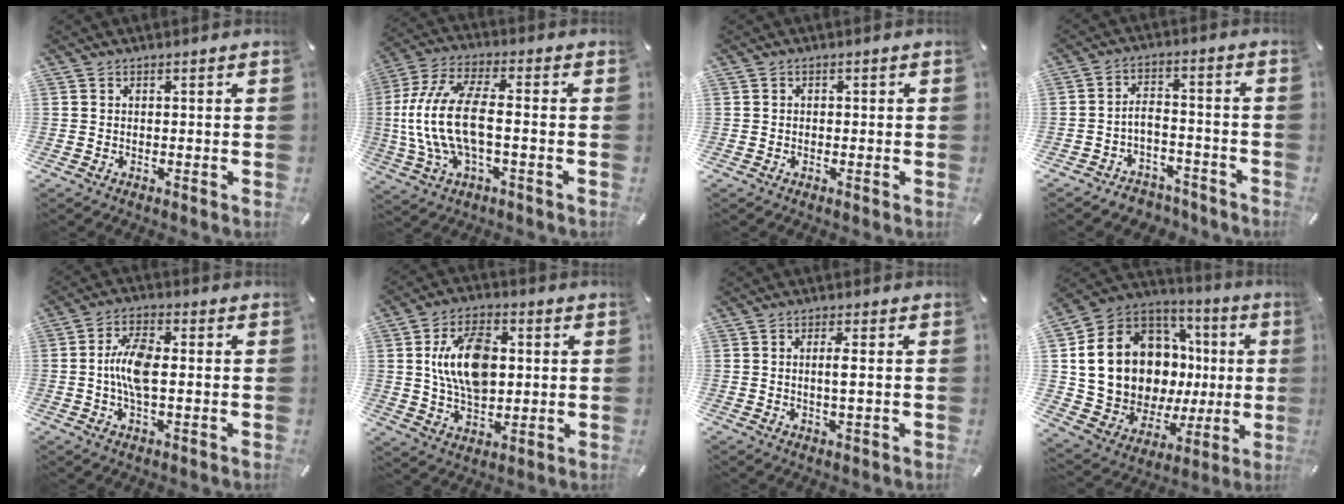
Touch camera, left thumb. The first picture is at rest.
{"total": 15.0, "force": [-1.3, 6.6, 13.4], "torque": [-0.284, -0.005, -0.024]}
{"total": 0.5, "force": [-0.2, 0.4, 0.2], "torque": [-0.004, 0.002, -0.005]}
{"total": 4.9, "force": [-3.2, 3.3, 1.9], "torque": [-0.037, 0.013, -0.063]}
{"total": 9.0, "force": [-0.3, 3.8, 8.1], "torque": [-0.170, 0.002, -0.009]}
{"total": 14.4, "force": [2.0, 9.3, 10.8], "torque": [-0.204, 0.008, 0.035]}
{"total": 3.6, "force": [0.3, 0.6, 3.5], "torque": [-0.068, -0.003, 0.002]}
{"total": 18.1, "force": [2.4, 14.4, 10.6], "torque": [-0.216, -0.042, 0.070]}